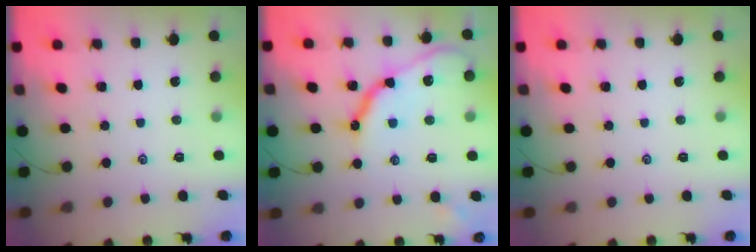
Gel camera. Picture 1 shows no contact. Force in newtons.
{"total": 13.0, "press": 13.0, "slide": 1.1}
{"total": 0.0}